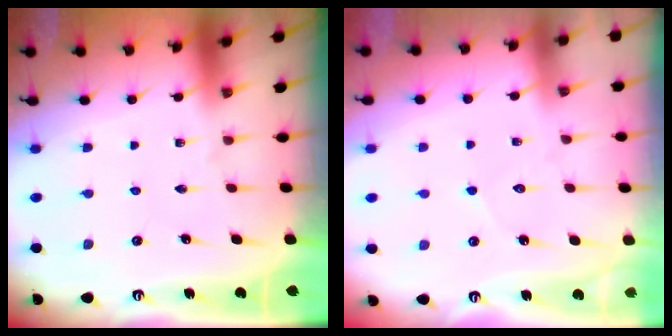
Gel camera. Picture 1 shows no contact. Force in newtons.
{"total": 4.5, "press": 4.5, "slide": 0.3}